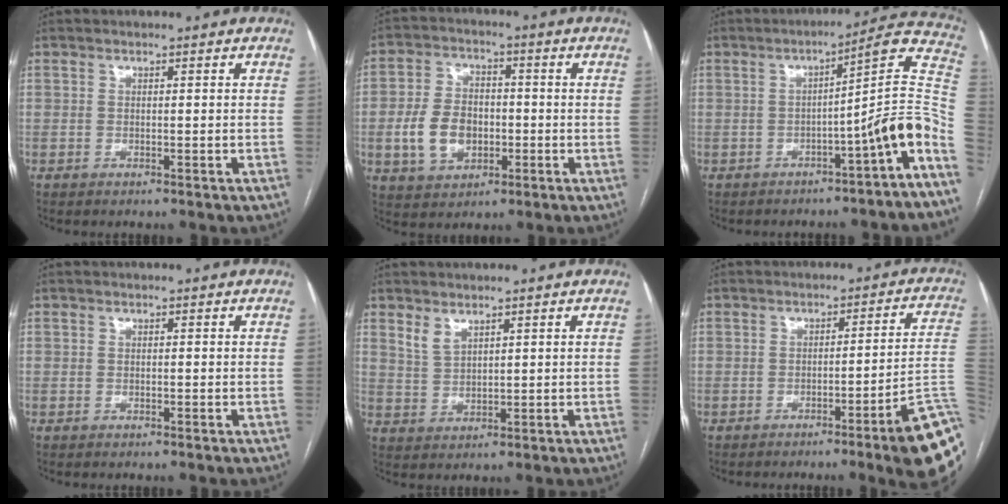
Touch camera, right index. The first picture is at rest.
{"total": 9.0, "force": [-1.7, 6.3, 6.2], "torque": [-0.133, 0.016, -0.023]}
{"total": 11.7, "force": [-5.2, -1.6, 10.3], "torque": [-0.110, 0.039, -0.080]}
{"total": 0.0}
{"total": 3.1, "force": [2.4, 1.3, 1.5], "torque": [-0.036, -0.001, 0.058]}
{"total": 13.6, "force": [-6.3, -0.1, 12.1], "torque": [-0.067, 0.020, -0.082]}